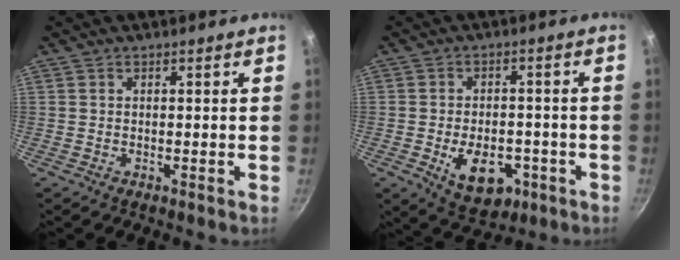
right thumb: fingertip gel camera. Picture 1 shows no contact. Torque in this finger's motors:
{"motor_torque": [-0.22, 0.54, 0.37, 0.42, 0.12]}